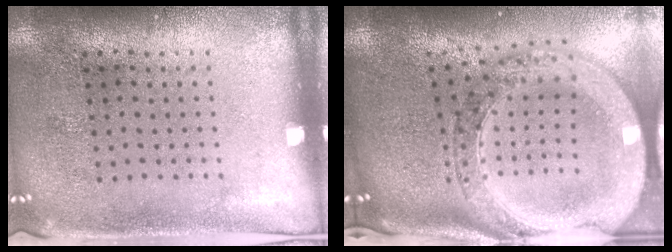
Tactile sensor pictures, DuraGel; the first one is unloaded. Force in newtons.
{"total": 3.6, "press": 2.9, "slide": 2.1}